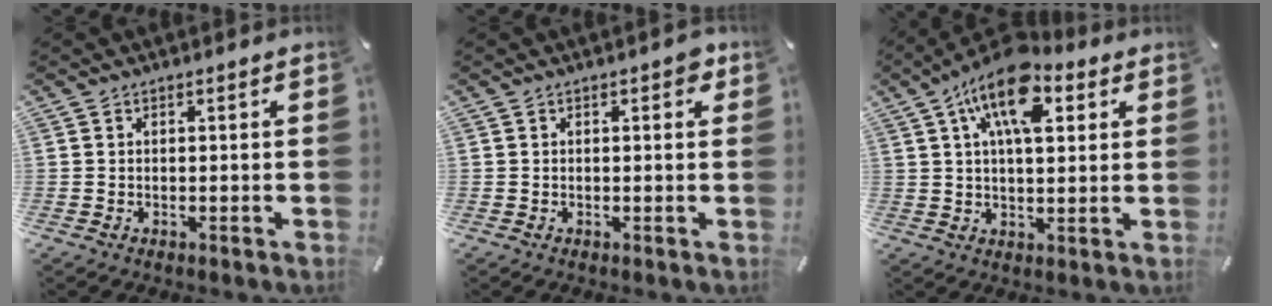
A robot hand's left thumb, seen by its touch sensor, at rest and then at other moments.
{"total": 1.6, "force": [0.6, 0.9, 1.2], "torque": [-0.009, 0.001, 0.005]}
{"total": 14.2, "force": [6.4, 6.9, 10.7], "torque": [-0.181, -0.013, 0.109]}